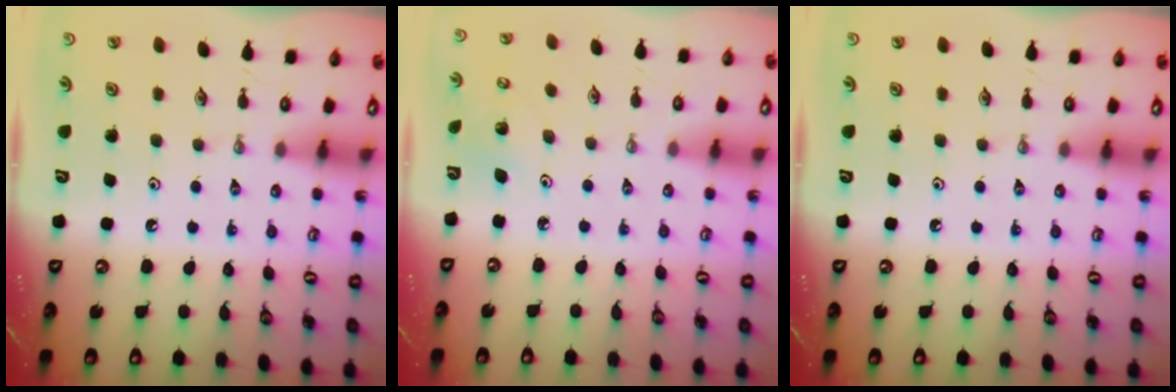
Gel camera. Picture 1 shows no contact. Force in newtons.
{"total": 2.8, "press": 2.8, "slide": 0.2}
{"total": 0.0}